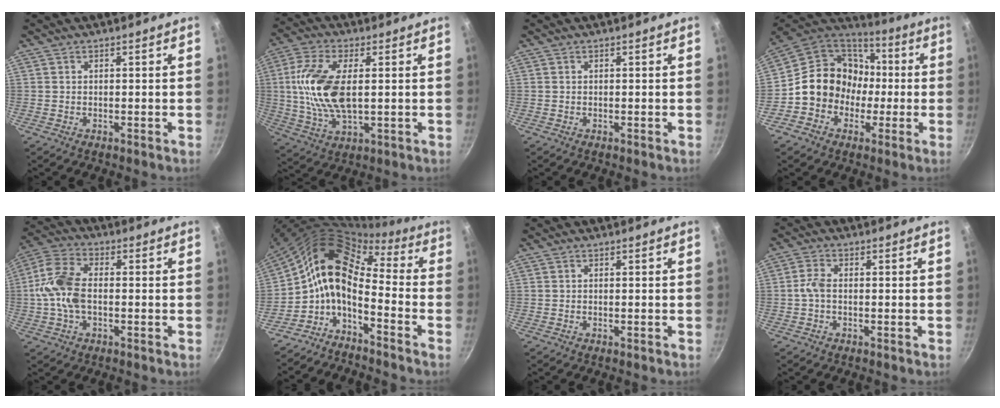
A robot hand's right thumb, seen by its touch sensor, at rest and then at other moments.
{"total": 14.4, "force": [1.4, 7.0, 12.5], "torque": [-0.248, 0.003, 0.025]}
{"total": 0.0}
{"total": 16.0, "force": [-1.5, 14.3, 7.0], "torque": [-0.068, 0.051, -0.034]}
{"total": 10.6, "force": [-0.9, 6.1, 8.6], "torque": [-0.174, 0.028, -0.032]}
{"total": 12.7, "force": [-3.4, 7.0, 10.0], "torque": [-0.186, 0.064, -0.089]}
{"total": 0.0}
{"total": 2.9, "force": [-0.6, 1.5, 2.5], "torque": [-0.059, 0.014, -0.018]}